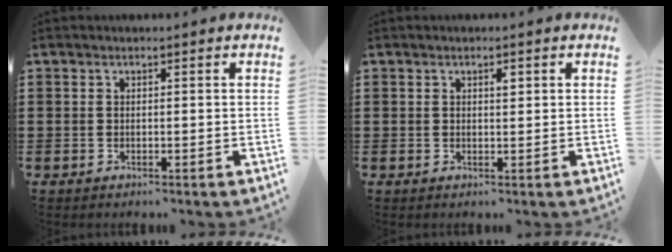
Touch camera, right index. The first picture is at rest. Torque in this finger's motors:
{"motor_torque": [0.34, -0.18, 0.04, 0.02]}